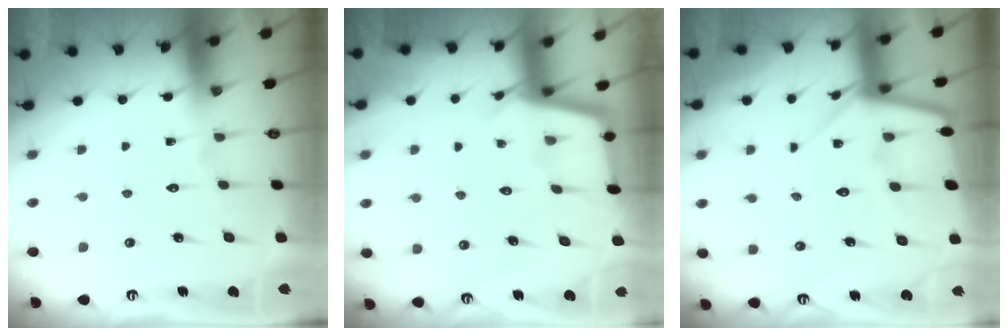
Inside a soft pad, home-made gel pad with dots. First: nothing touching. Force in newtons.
{"total": 2.8, "press": 2.7, "slide": 0.3}
{"total": 10.5, "press": 10.4, "slide": 1.0}